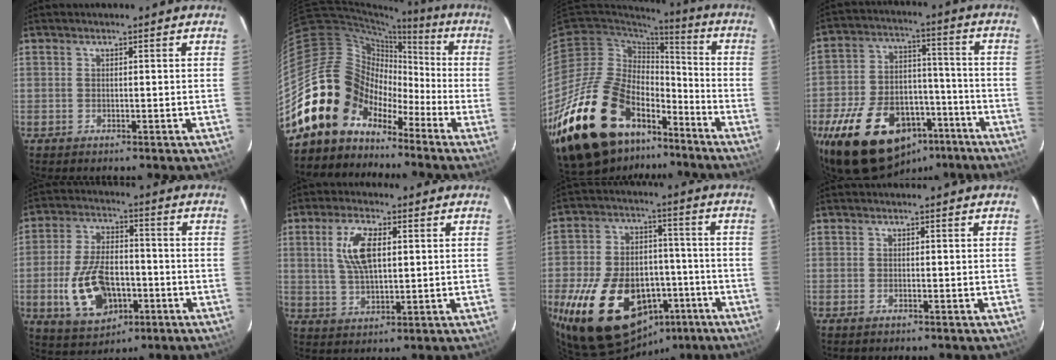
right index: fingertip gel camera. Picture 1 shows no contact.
{"total": 15.5, "force": [-10.1, 11.1, 3.9], "torque": [-0.080, 0.039, -0.187]}
{"total": 31.0, "force": [-18.9, 16.8, 17.9], "torque": [-0.359, -0.009, -0.295]}
{"total": 24.2, "force": [-14.4, 14.0, 13.5], "torque": [-0.270, 0.021, -0.209]}
{"total": 14.3, "force": [-4.4, 8.4, 10.7], "torque": [-0.225, -0.001, -0.061]}
{"total": 8.3, "force": [2.1, 3.5, 7.2], "torque": [-0.140, 0.007, 0.043]}
{"total": 25.5, "force": [-11.6, 16.1, 16.0], "torque": [-0.329, 0.013, -0.156]}
{"total": 0.5, "force": [-0.4, 0.2, 0.3], "torque": [-0.005, -0.001, -0.010]}